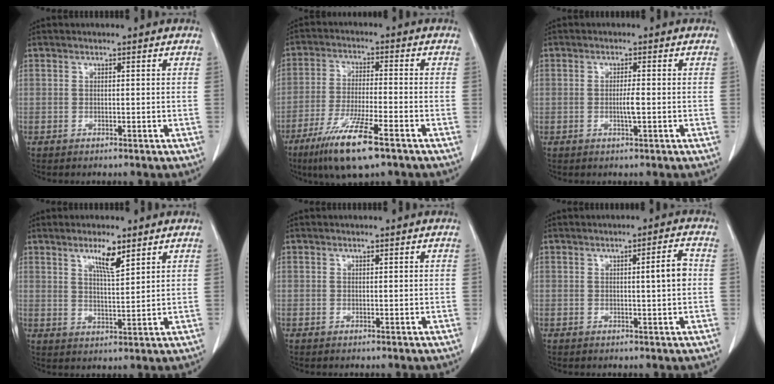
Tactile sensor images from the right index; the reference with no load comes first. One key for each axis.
{"total": 11.1, "fx": -6.8, "fy": 1.0, "fz": 8.7, "tx": -0.170, "ty": -0.028, "tz": -0.118}
{"total": 2.0, "fx": -0.4, "fy": -0.1, "fz": 2.0, "tx": -0.040, "ty": -0.003, "tz": -0.006}
{"total": 5.0, "fx": 3.3, "fy": 0.6, "fz": 3.8, "tx": -0.067, "ty": -0.005, "tz": 0.058}
{"total": 0.0}
{"total": 3.5, "fx": 0.2, "fy": -0.1, "fz": 3.5, "tx": -0.054, "ty": 0.002, "tz": 0.003}